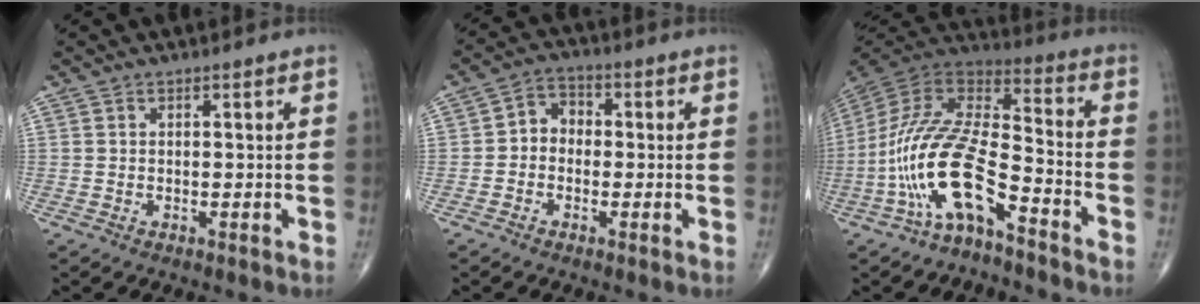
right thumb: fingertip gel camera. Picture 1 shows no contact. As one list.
[{"total": 4.9, "force": [-0.6, 4.0, 2.7], "torque": [-0.023, 0.021, -0.026]}, {"total": 17.7, "force": [-8.6, 6.7, 13.9], "torque": [-0.284, 0.078, -0.164]}]